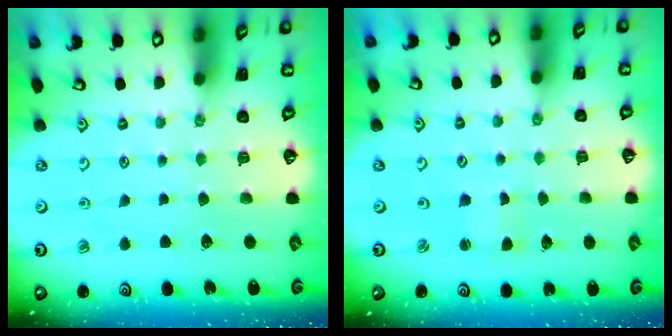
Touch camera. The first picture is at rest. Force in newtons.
{"total": 1.6, "press": 1.6, "slide": 0.3}